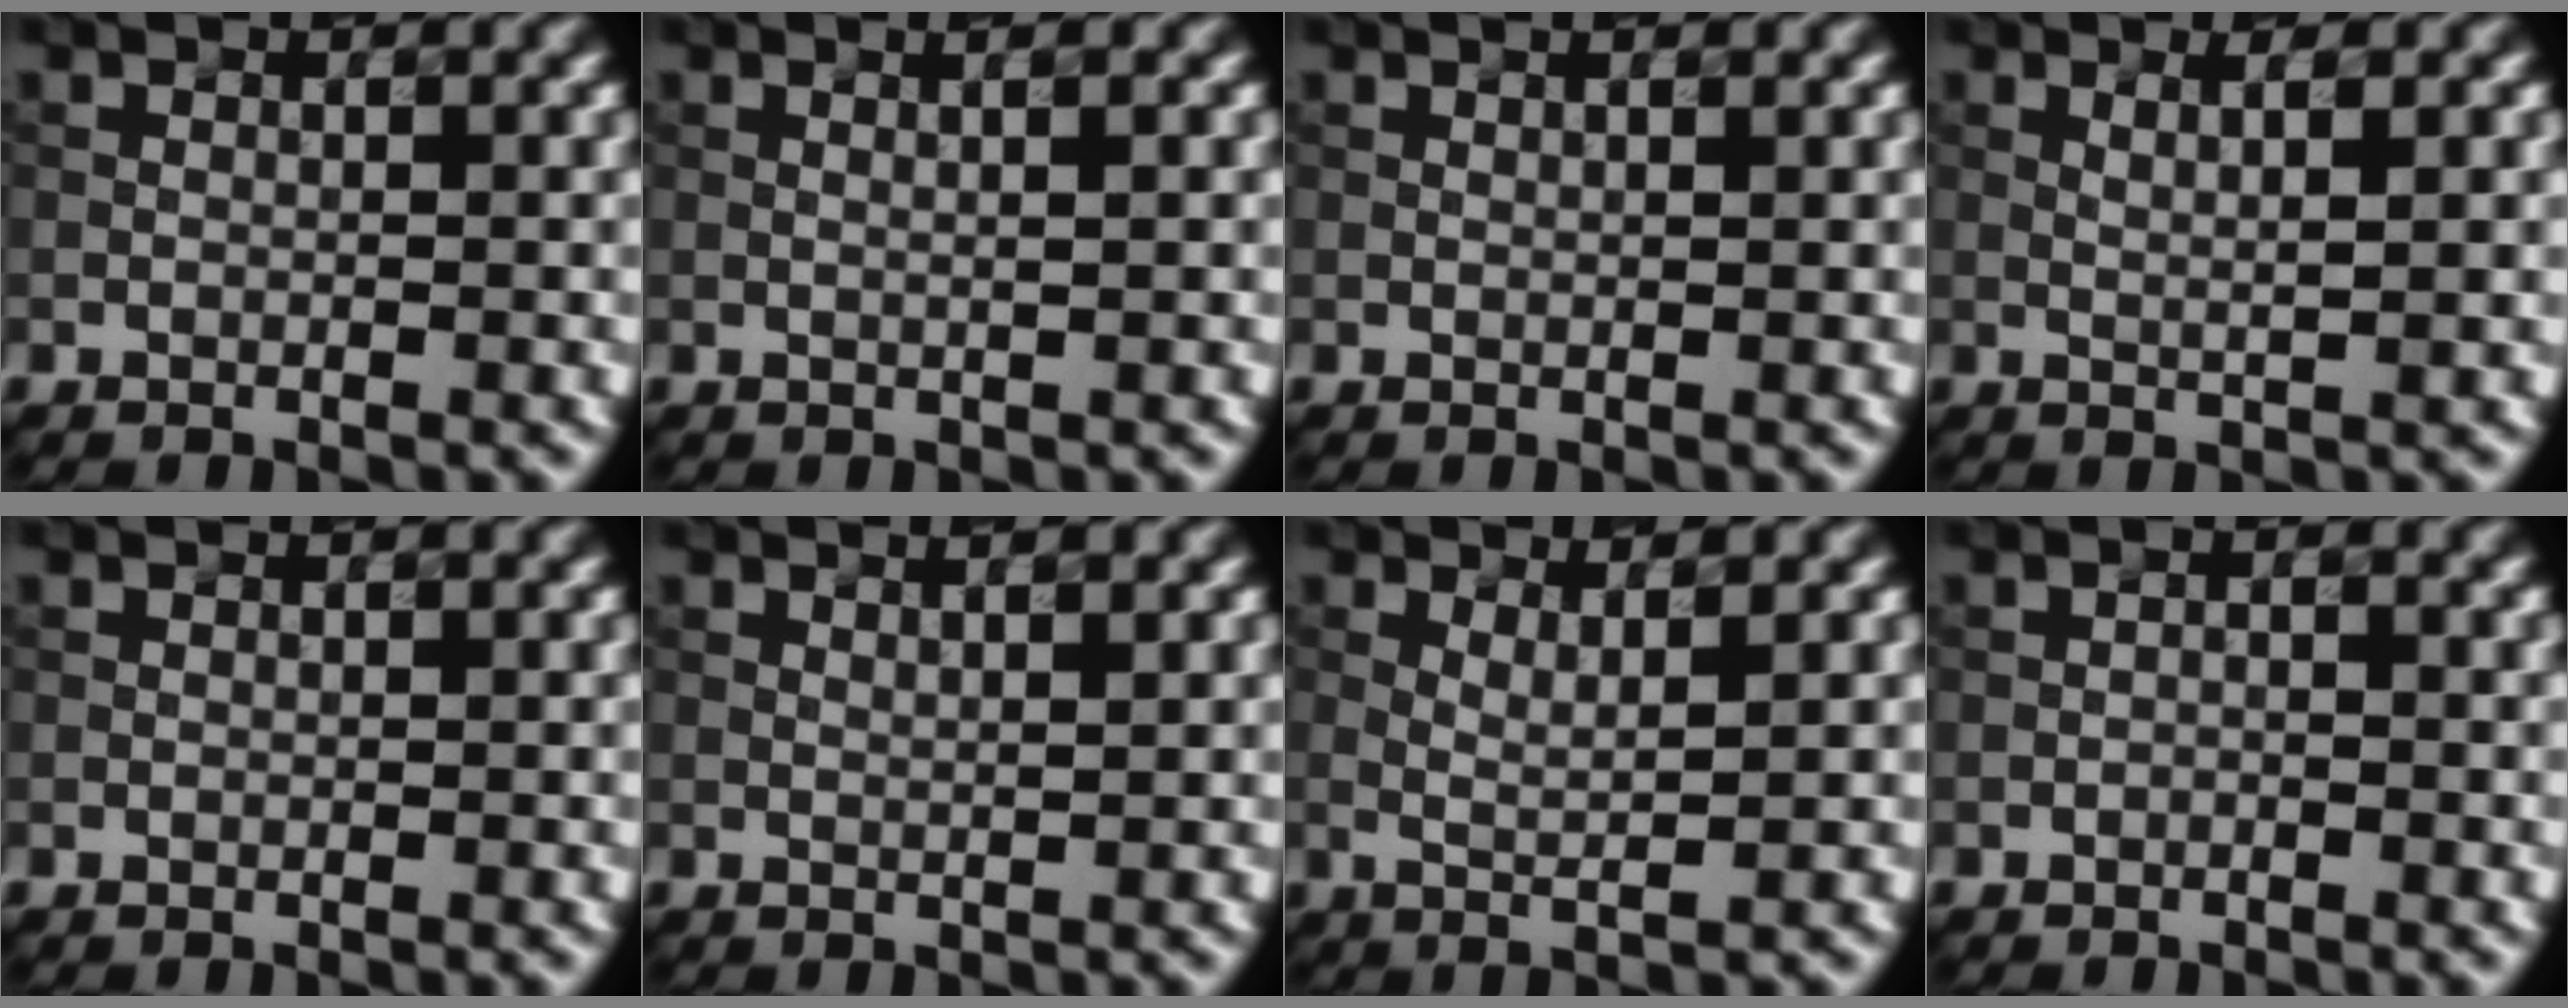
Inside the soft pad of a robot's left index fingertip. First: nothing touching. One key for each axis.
{"total": 2.1, "fx": 0.8, "fy": 0.7, "fz": 1.8, "tx": -0.015, "ty": 0.000, "tz": -0.007}
{"total": 0.9, "fx": 0.7, "fy": 0.1, "fz": 0.5, "tx": -0.010, "ty": -0.003, "tz": 0.008}
{"total": 2.4, "fx": 0.7, "fy": 0.6, "fz": 2.2, "tx": -0.029, "ty": 0.001, "tz": 0.006}
{"total": 0.0}
{"total": 1.6, "fx": 1.1, "fy": 0.4, "fz": 1.1, "tx": -0.012, "ty": 0.001, "tz": 0.010}
{"total": 2.4, "fx": 1.0, "fy": 0.4, "fz": 2.2, "tx": -0.036, "ty": -0.007, "tz": 0.018}
{"total": 0.7, "fx": -0.4, "fy": 0.3, "fz": 0.5, "tx": -0.008, "ty": 0.001, "tz": -0.008}